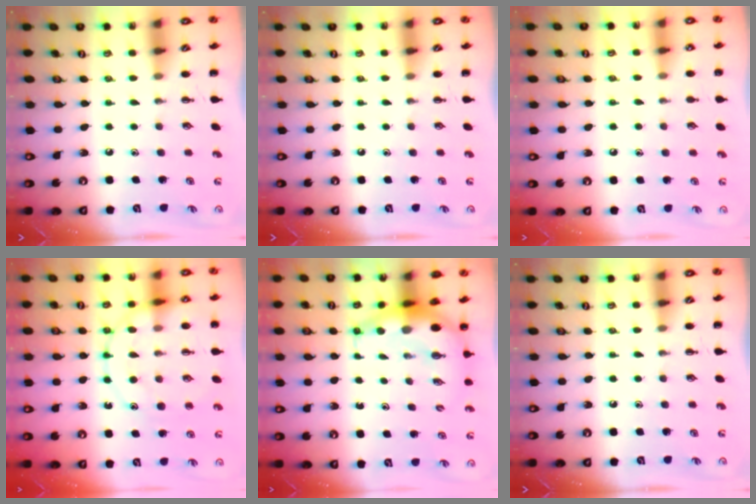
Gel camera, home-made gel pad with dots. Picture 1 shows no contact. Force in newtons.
{"total": 0.0}
{"total": 5.3, "press": 5.1, "slide": 1.4}
{"total": 15.7, "press": 15.5, "slide": 2.1}
{"total": 7.3, "press": 7.1, "slide": 1.5}
{"total": 0.0}